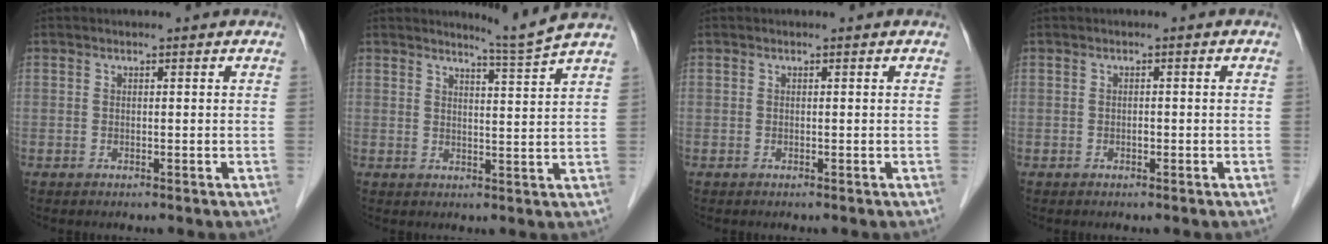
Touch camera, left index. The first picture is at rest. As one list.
[{"total": 4.3, "force": [3.7, -2.3, 0.1], "torque": [-0.019, -0.040, 0.058]}, {"total": 0.0}, {"total": 0.6, "force": [-0.4, 0.3, 0.3], "torque": [-0.005, -0.001, -0.007]}]